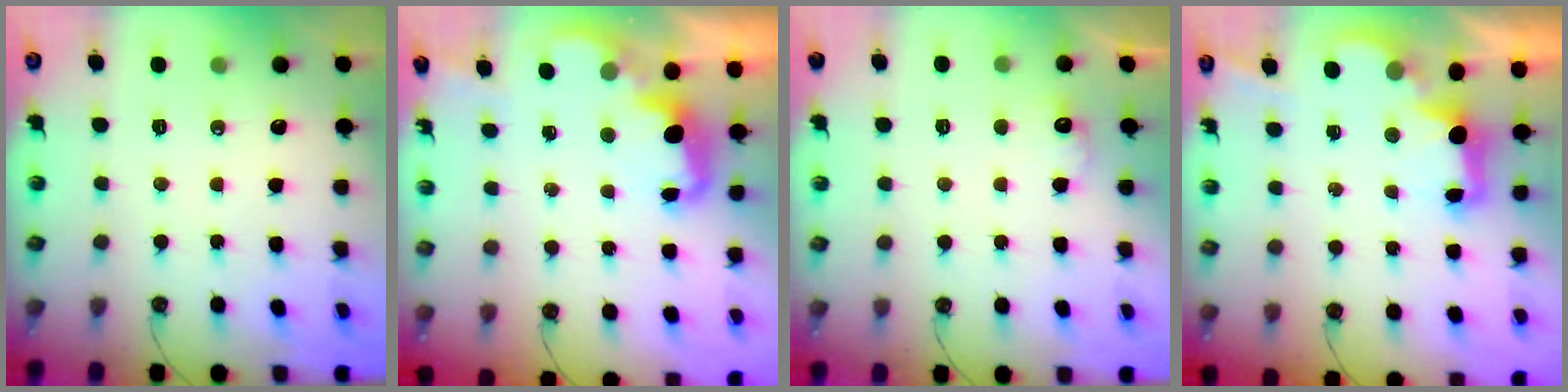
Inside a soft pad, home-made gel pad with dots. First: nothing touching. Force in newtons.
{"total": 2.7, "press": 2.6, "slide": 0.7}
{"total": 4.8, "press": 4.7, "slide": 1.2}
{"total": 2.9, "press": 2.9, "slide": 0.6}